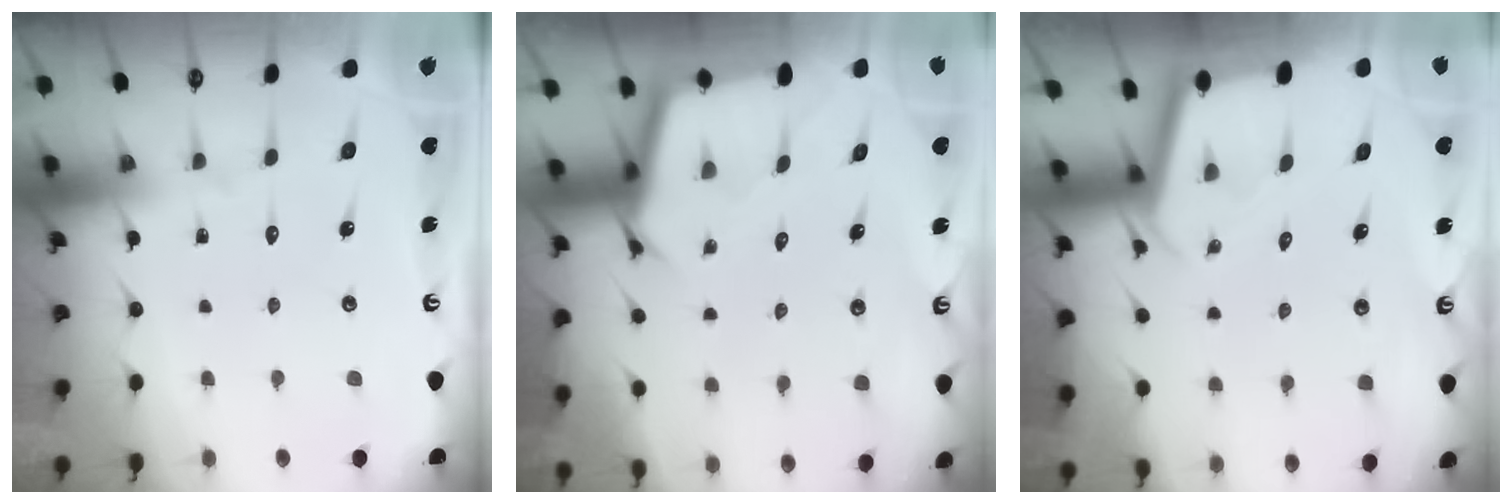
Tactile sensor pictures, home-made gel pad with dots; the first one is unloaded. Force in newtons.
{"total": 3.0, "press": 3.0, "slide": 0.0}
{"total": 1.8, "press": 1.7, "slide": 0.2}